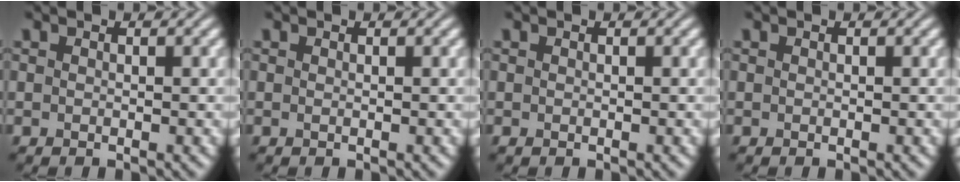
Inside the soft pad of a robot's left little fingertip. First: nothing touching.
{"total": 0.0}
{"total": 0.0}
{"total": 0.0}